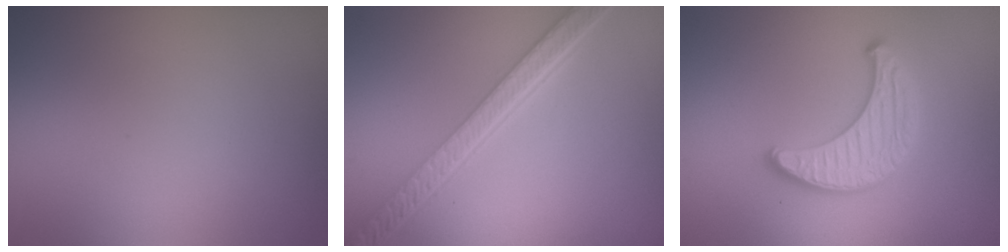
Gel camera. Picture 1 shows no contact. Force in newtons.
{"total": 6.0, "press": 4.6, "slide": 3.8}
{"total": 3.2, "press": 3.2, "slide": 0.4}